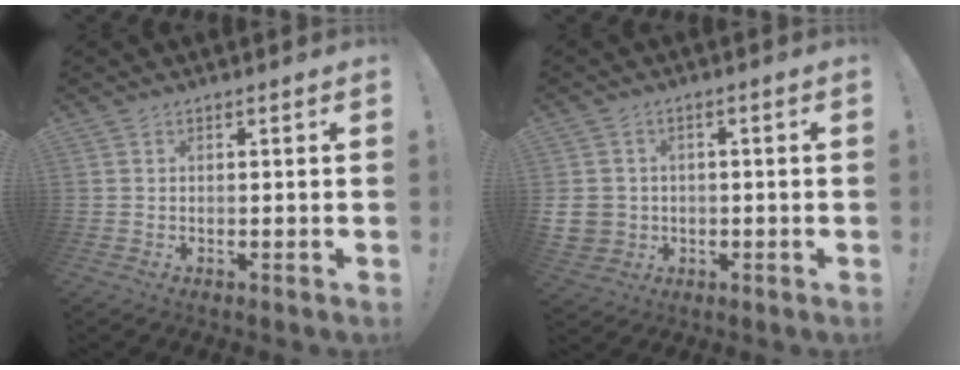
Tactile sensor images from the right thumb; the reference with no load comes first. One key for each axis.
{"total": 6.5, "fx": -0.5, "fy": 5.9, "fz": 2.7, "tx": -0.062, "ty": 0.004, "tz": -0.009}